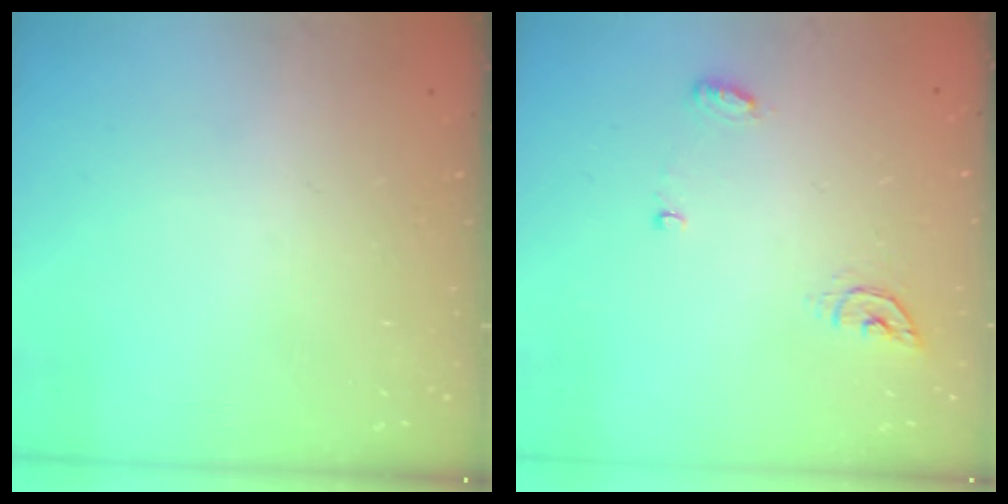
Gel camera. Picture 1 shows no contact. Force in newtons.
{"total": 5.5, "press": 5.5, "slide": 0.5}